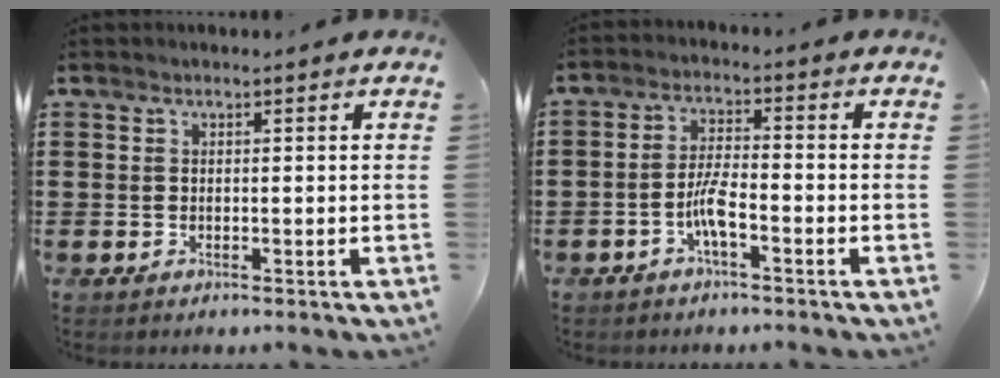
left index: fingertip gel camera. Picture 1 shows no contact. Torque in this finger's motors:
{"motor_torque": [0.24, 0.19, 0.18, 0.10]}